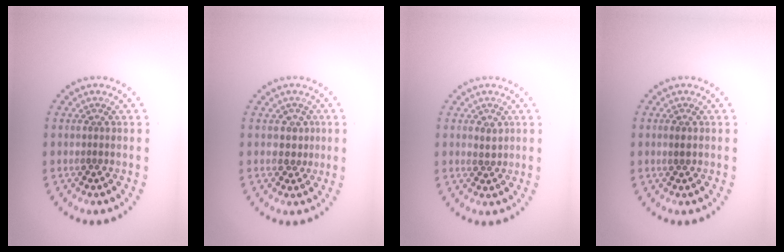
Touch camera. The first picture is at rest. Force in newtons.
{"total": 1.6, "press": 1.3, "slide": 1.0}
{"total": 1.2, "press": 1.2, "slide": 0.3}
{"total": 0.7, "press": 0.7, "slide": 0.1}